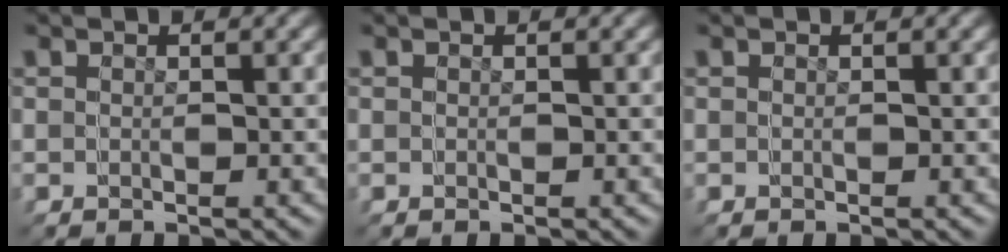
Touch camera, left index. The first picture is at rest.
{"total": 0.0}
{"total": 0.0}